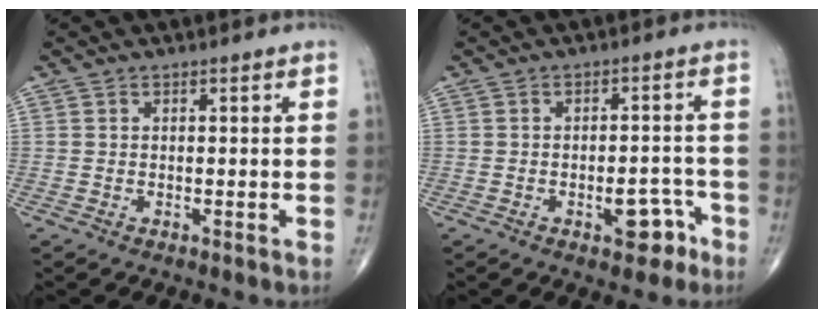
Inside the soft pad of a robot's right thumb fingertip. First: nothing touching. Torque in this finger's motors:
{"motor_torque": [3.15, 1.85, 1.18, -0.68, 0.43]}